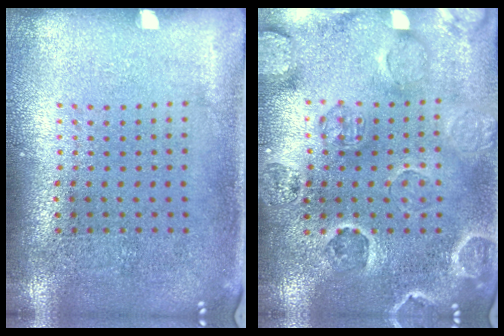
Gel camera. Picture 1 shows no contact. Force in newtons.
{"total": 2.6, "press": 2.5, "slide": 0.6}